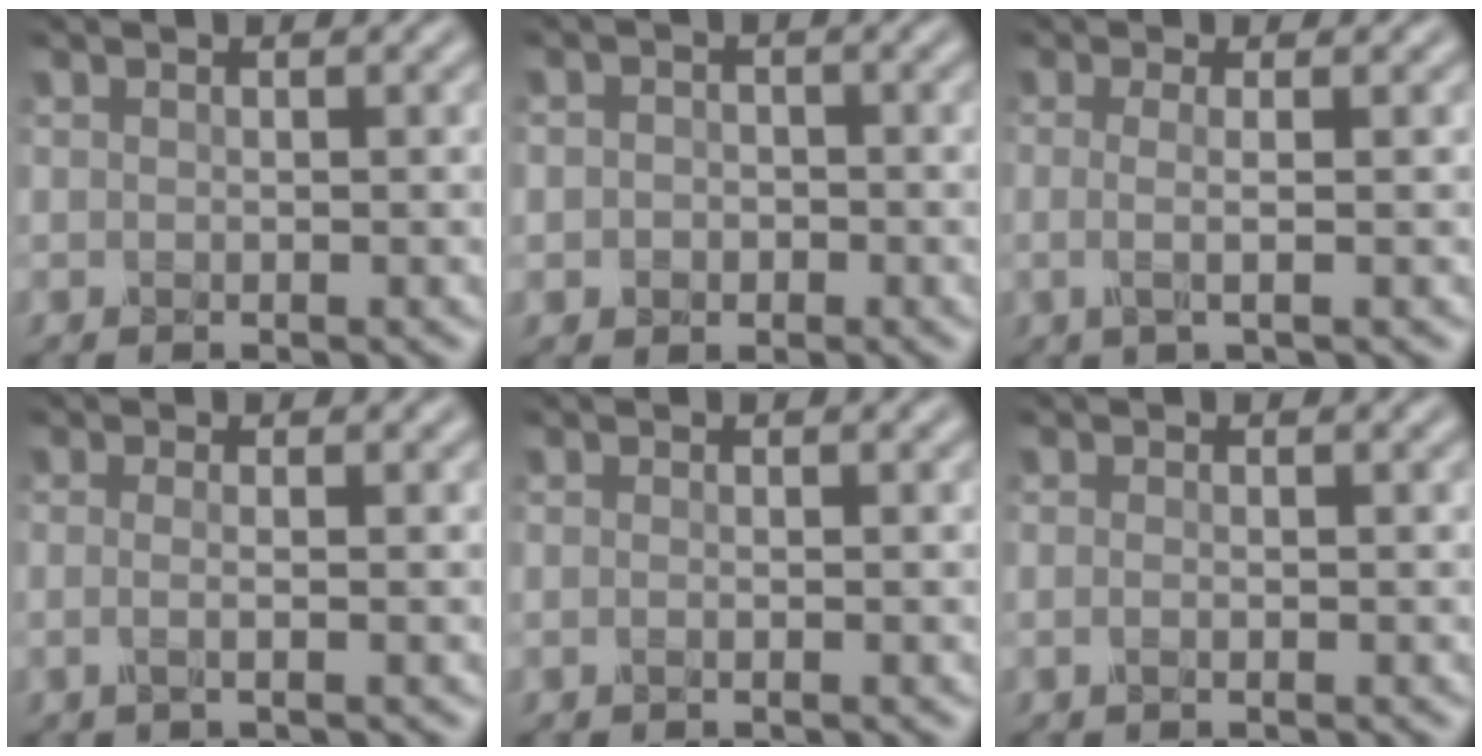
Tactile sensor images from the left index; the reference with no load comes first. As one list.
[{"total": 1.9, "force": [-0.3, 1.7, 0.7], "torque": [0.003, -0.001, -0.014]}, {"total": 2.3, "force": [-0.1, 0.8, 2.2], "torque": [-0.038, -0.004, -0.009]}, {"total": 1.8, "force": [-0.1, 0.7, 1.6], "torque": [-0.024, -0.006, -0.016]}, {"total": 0.7, "force": [-0.1, 0.3, 0.6], "torque": [-0.012, -0.006, -0.006]}, {"total": 0.7, "force": [-0.2, 0.2, 0.6], "torque": [-0.013, -0.003, -0.005]}]